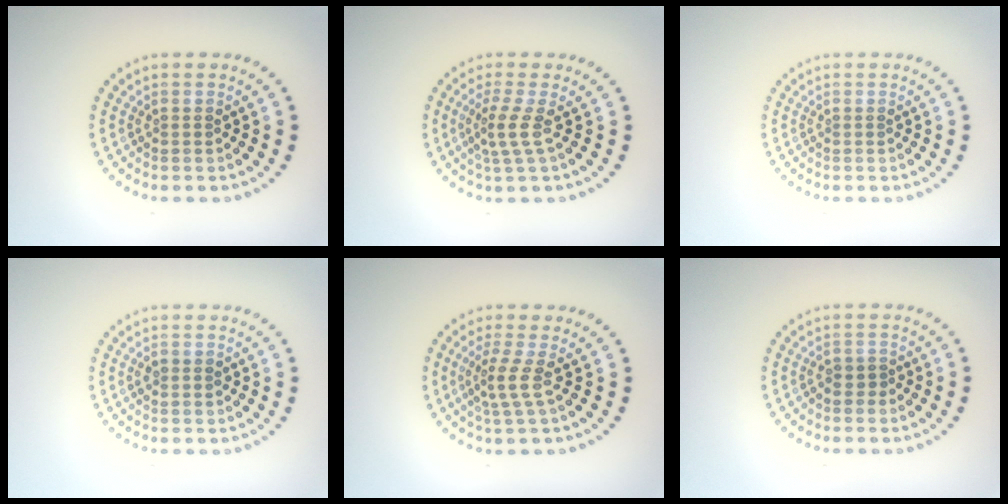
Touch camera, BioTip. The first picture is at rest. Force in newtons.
{"total": 2.3, "press": 1.6, "slide": 1.7}
{"total": 0.0}
{"total": 1.0, "press": 1.0, "slide": 0.1}
{"total": 2.4, "press": 1.6, "slide": 1.7}
{"total": 1.0, "press": 0.8, "slide": 0.7}